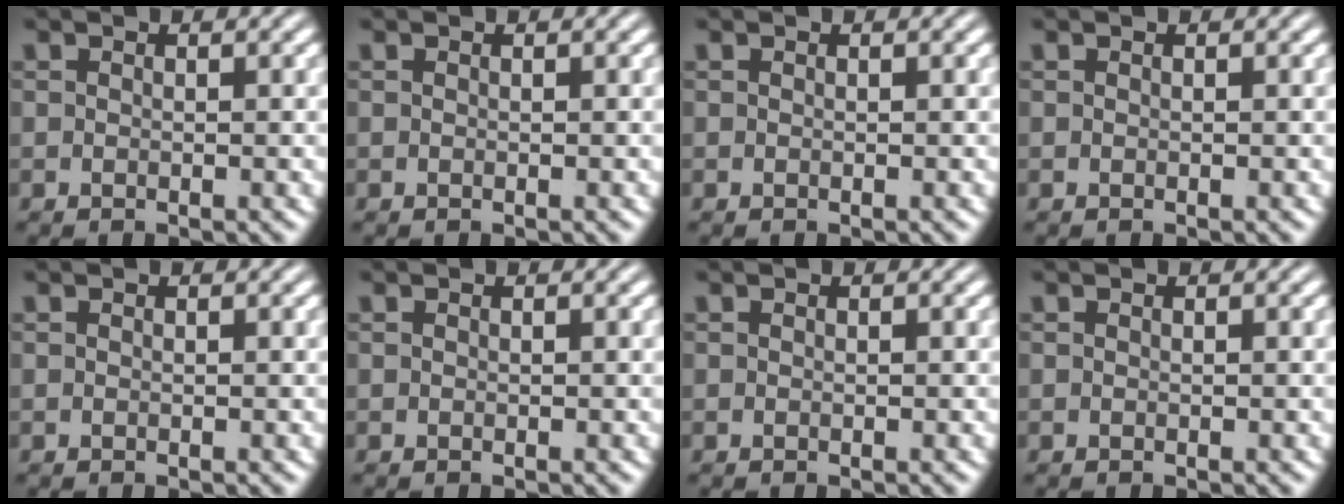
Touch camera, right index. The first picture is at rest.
{"total": 0.0}
{"total": 0.0}
{"total": 0.0}
{"total": 0.0}
{"total": 0.0}
{"total": 0.0}
{"total": 0.0}